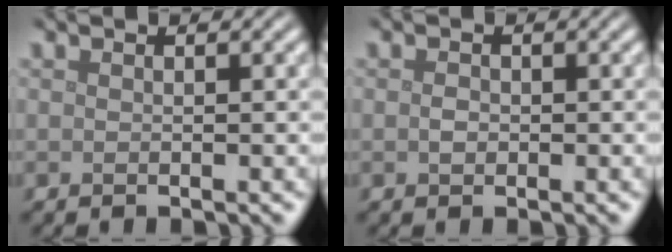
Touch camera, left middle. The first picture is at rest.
{"total": 0.8, "force": [-0.1, 0.6, 0.5], "torque": [-0.011, -0.001, -0.004]}